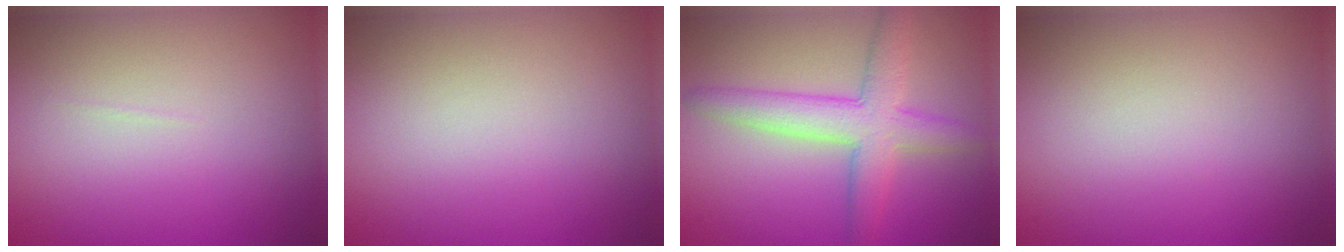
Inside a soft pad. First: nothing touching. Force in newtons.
{"total": 0.0}
{"total": 5.4, "press": 5.3, "slide": 0.4}
{"total": 0.0}